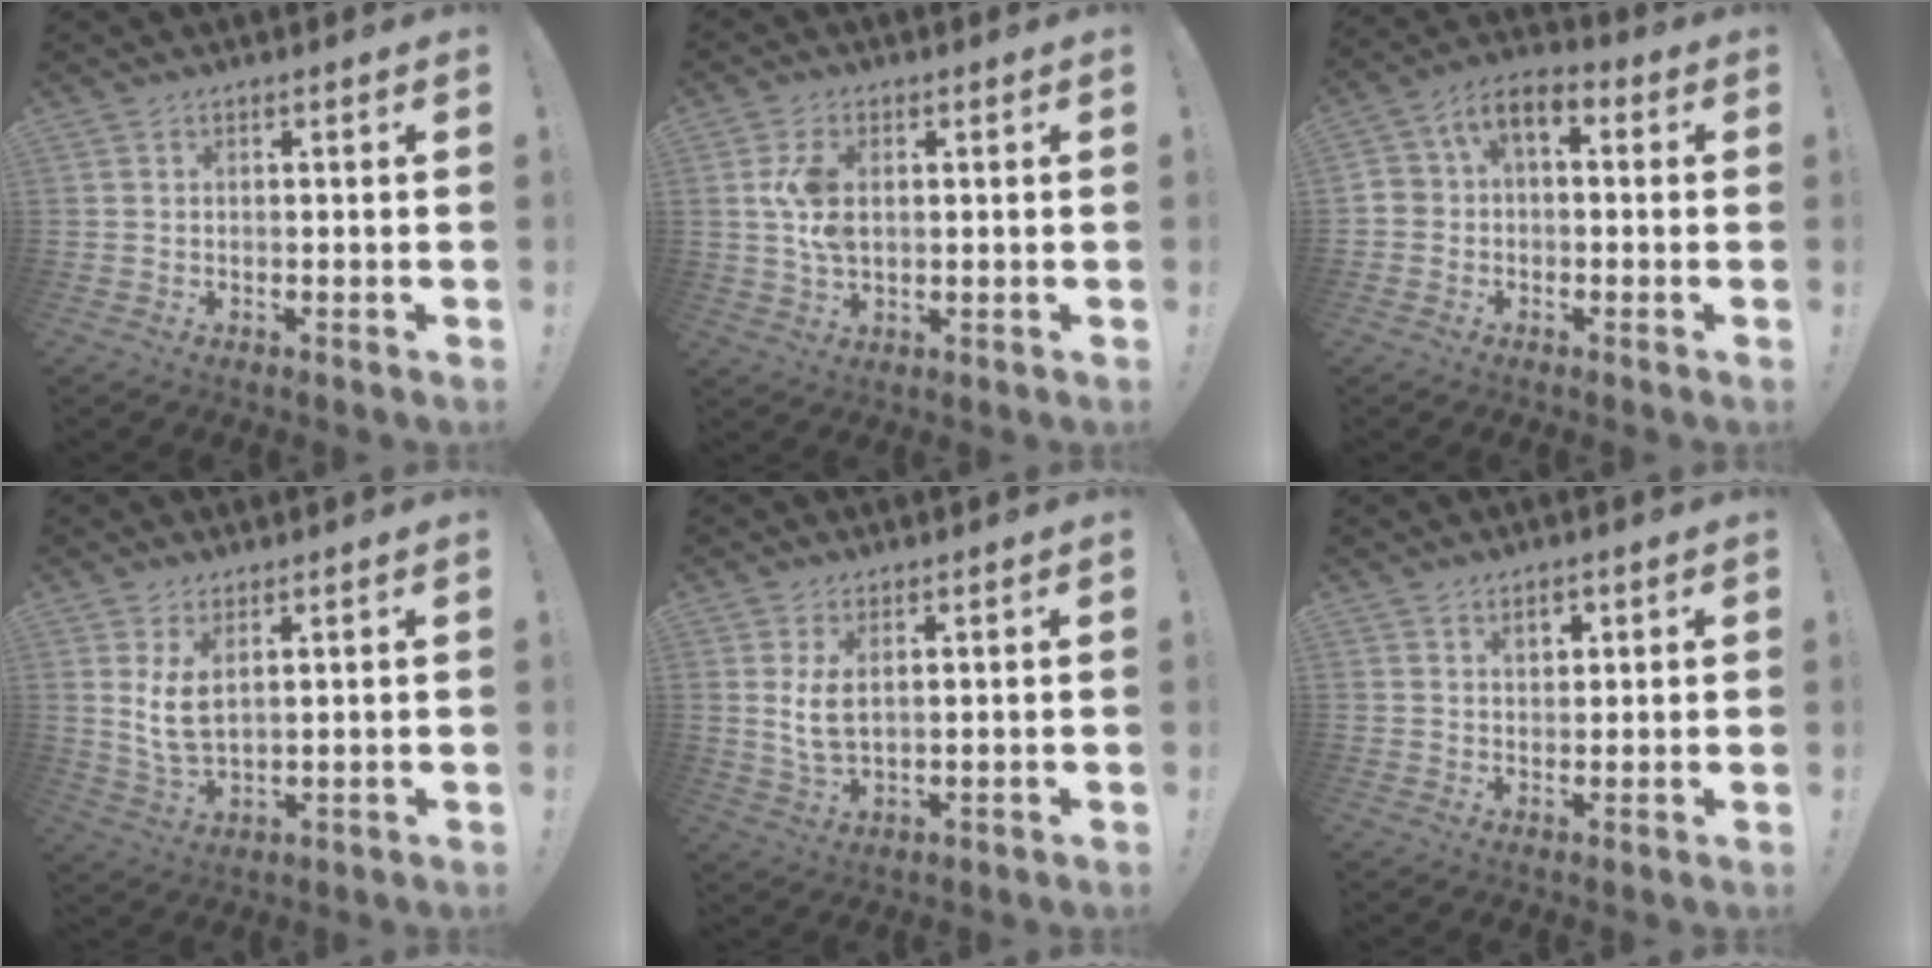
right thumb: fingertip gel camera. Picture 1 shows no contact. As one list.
[{"total": 7.3, "force": [1.2, 4.2, 5.9], "torque": [-0.098, -0.005, 0.019]}, {"total": 6.4, "force": [-0.1, 4.6, 4.4], "torque": [-0.085, 0.016, 0.003]}, {"total": 7.4, "force": [3.1, 3.5, 5.7], "torque": [-0.101, -0.019, 0.055]}, {"total": 6.3, "force": [2.1, 3.1, 5.1], "torque": [-0.094, -0.015, 0.031]}, {"total": 3.4, "force": [2.1, 1.9, 1.9], "torque": [-0.010, -0.009, 0.032]}]